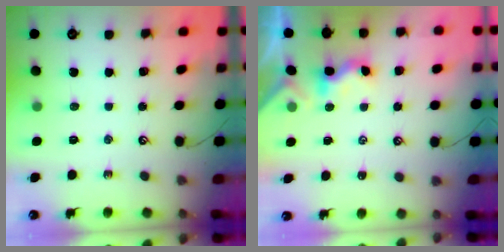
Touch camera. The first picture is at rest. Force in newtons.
{"total": 1.7, "press": 1.6, "slide": 0.5}